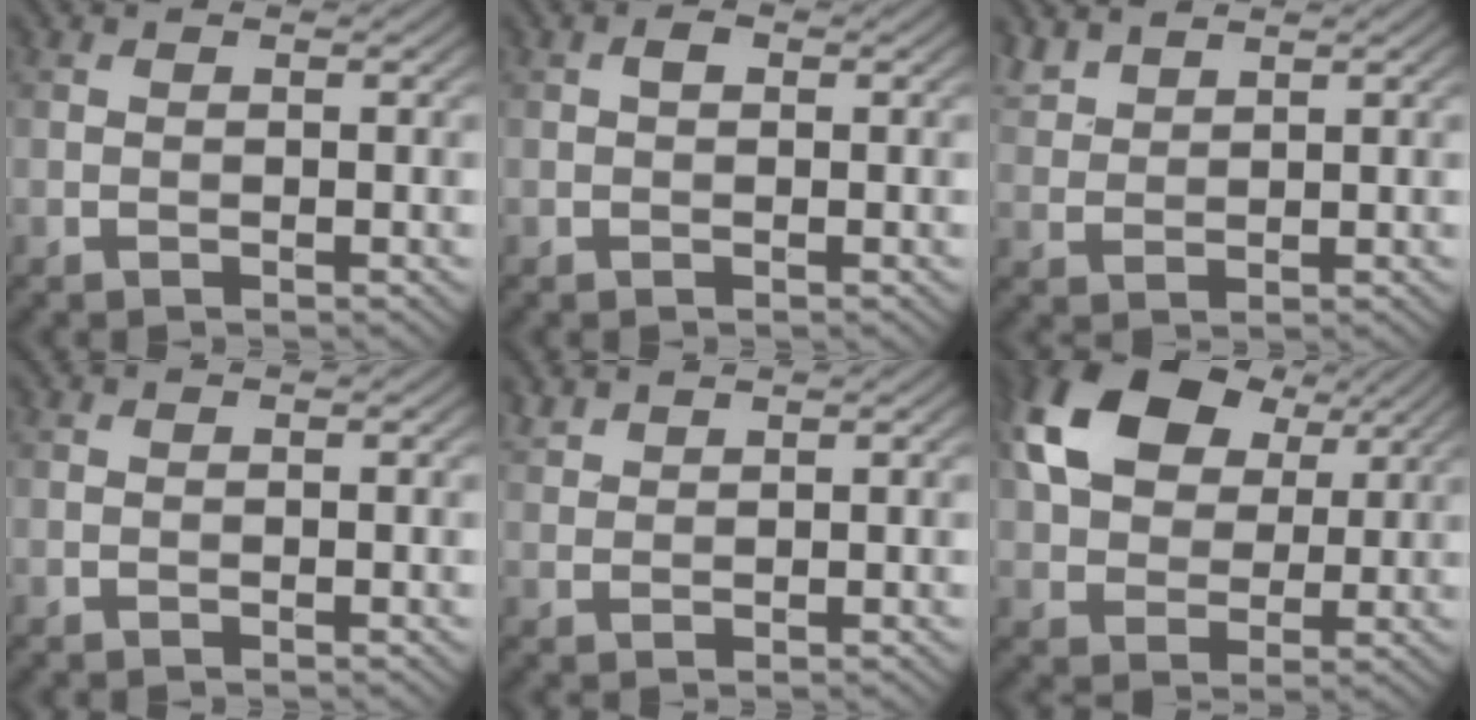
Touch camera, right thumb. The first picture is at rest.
{"total": 1.1, "force": [0.2, 0.7, 0.8], "torque": [-0.012, 0.003, 0.001]}
{"total": 3.2, "force": [2.7, 1.1, 1.3], "torque": [-0.033, 0.007, 0.066]}
{"total": 0.0}
{"total": 1.9, "force": [1.7, 0.5, 0.6], "torque": [-0.016, 0.005, 0.042]}
{"total": 14.0, "force": [5.7, 9.2, 8.8], "torque": [-0.200, 0.022, 0.111]}